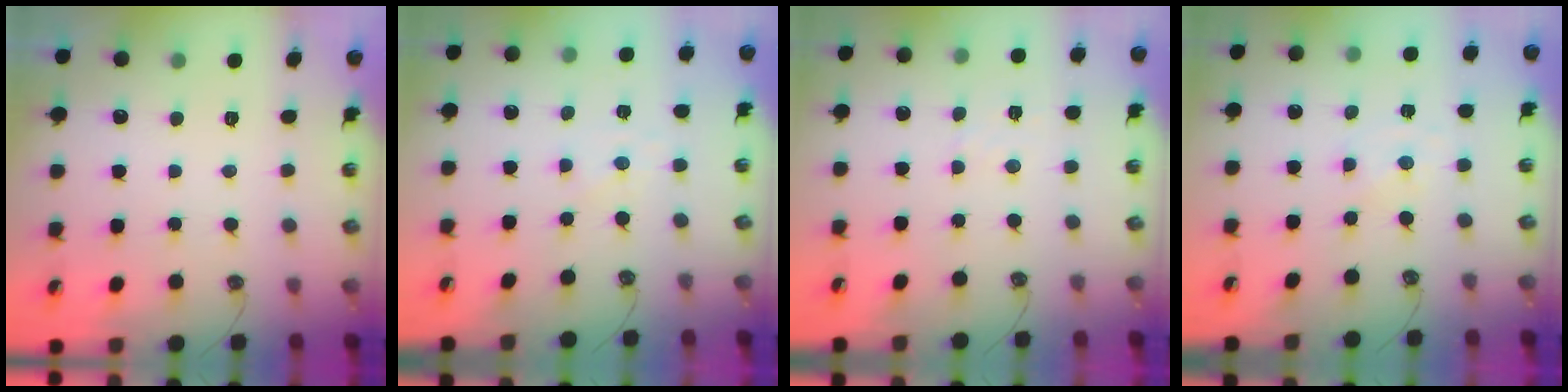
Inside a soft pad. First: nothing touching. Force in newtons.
{"total": 0.8, "press": 0.7, "slide": 0.4}
{"total": 2.9, "press": 2.9, "slide": 0.4}
{"total": 0.0}